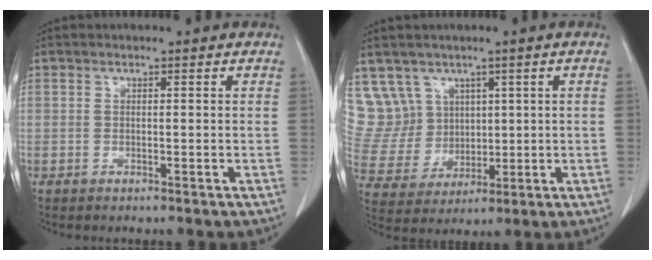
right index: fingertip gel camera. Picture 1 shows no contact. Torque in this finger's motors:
{"motor_torque": [-0.44, 0.61, 0.00, -0.02]}